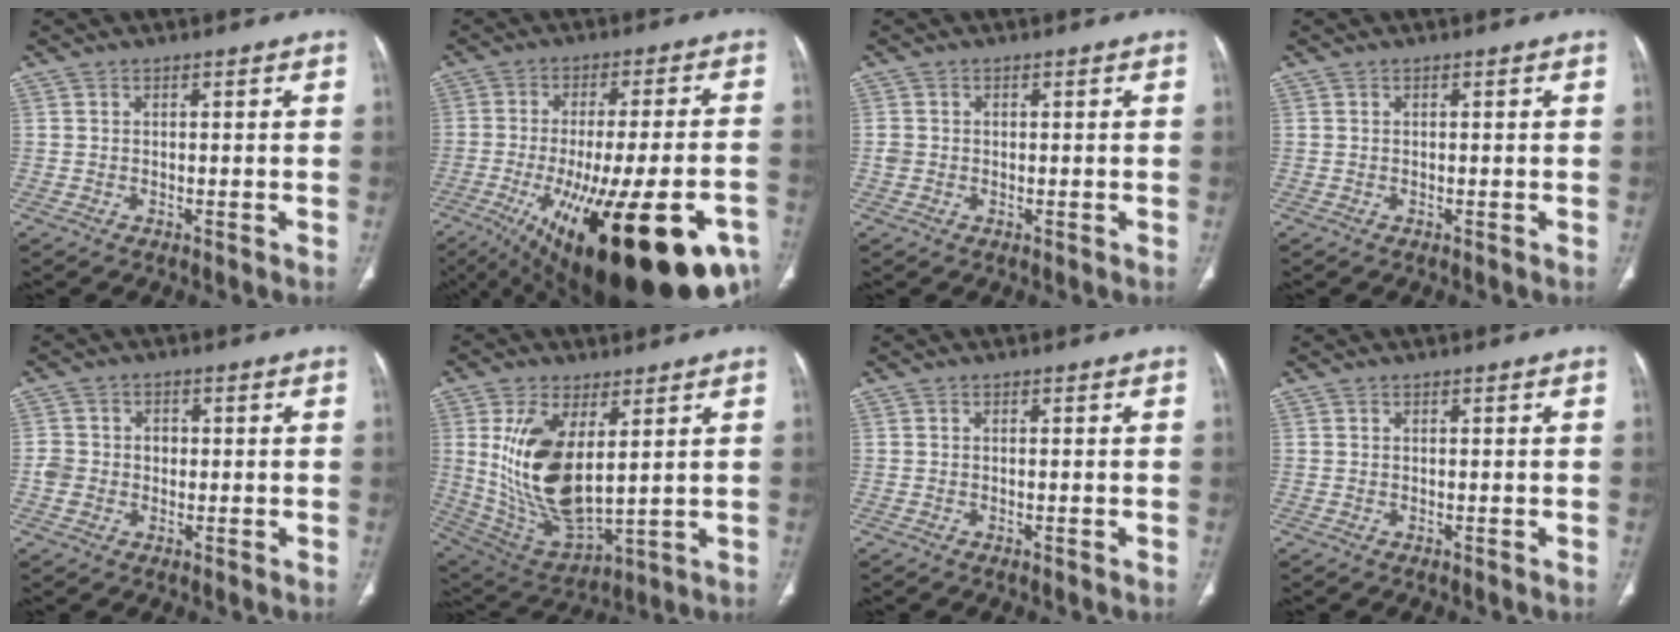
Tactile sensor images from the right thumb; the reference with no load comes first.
{"total": 32.4, "force": [-13.6, 10.2, 27.5], "torque": [-0.373, 0.013, -0.187]}
{"total": 1.5, "force": [-0.2, 1.3, 0.6], "torque": [-0.011, 0.004, -0.001]}
{"total": 0.0}
{"total": 4.5, "force": [-0.4, 4.0, 2.0], "torque": [-0.024, 0.016, -0.007]}
{"total": 17.4, "force": [3.9, 8.3, 14.8], "torque": [-0.280, -0.025, 0.096]}
{"total": 0.5, "force": [-0.2, 0.1, 0.5], "torque": [-0.010, -0.001, -0.002]}
{"total": 0.0}